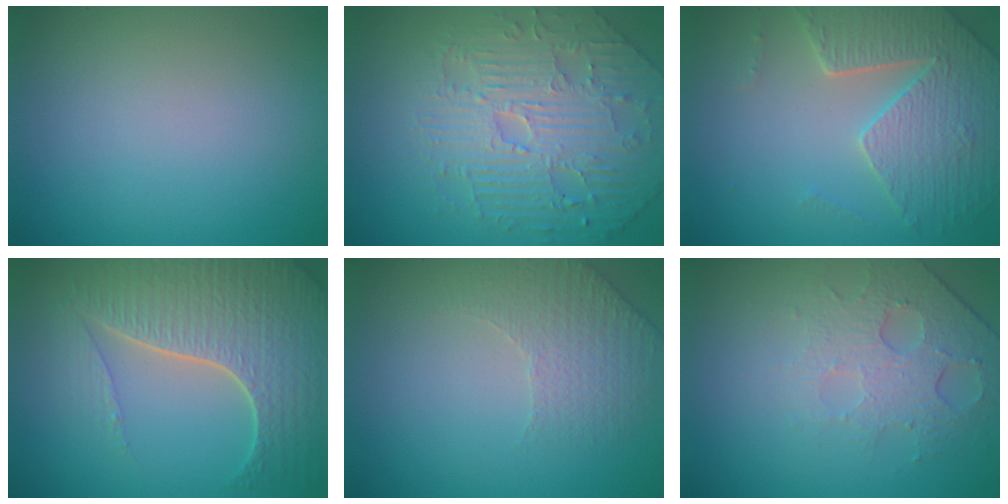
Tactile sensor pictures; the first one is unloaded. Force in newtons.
{"total": 5.1, "press": 4.9, "slide": 1.5}
{"total": 5.1, "press": 4.7, "slide": 2.1}
{"total": 7.5, "press": 5.5, "slide": 5.2}
{"total": 1.9, "press": 1.6, "slide": 1.0}
{"total": 4.8, "press": 3.2, "slide": 3.6}